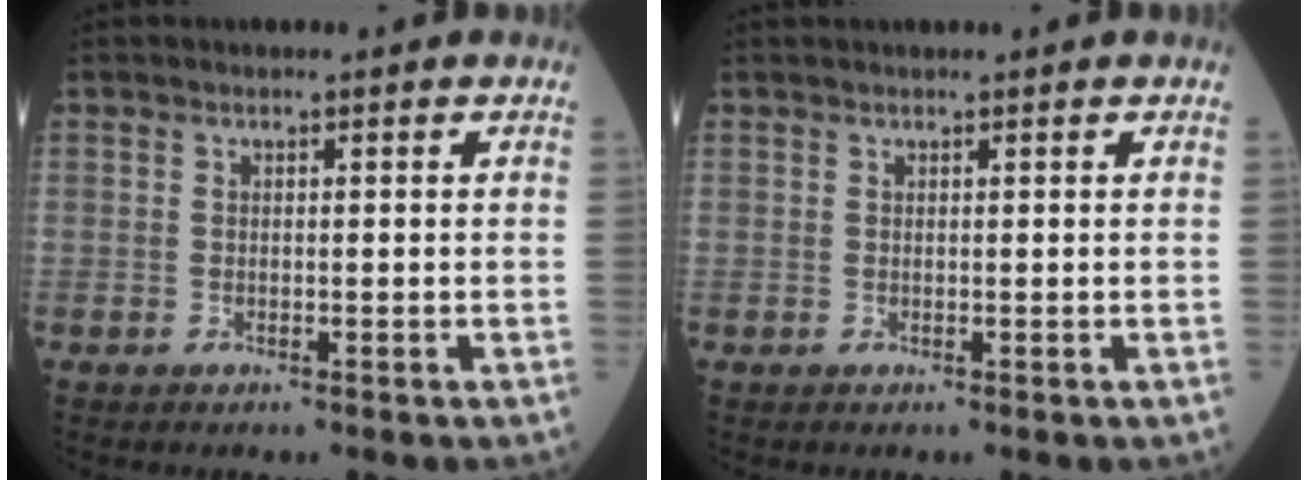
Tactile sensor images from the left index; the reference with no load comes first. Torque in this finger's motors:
{"motor_torque": [0.61, -1.06, -0.01, -0.01]}